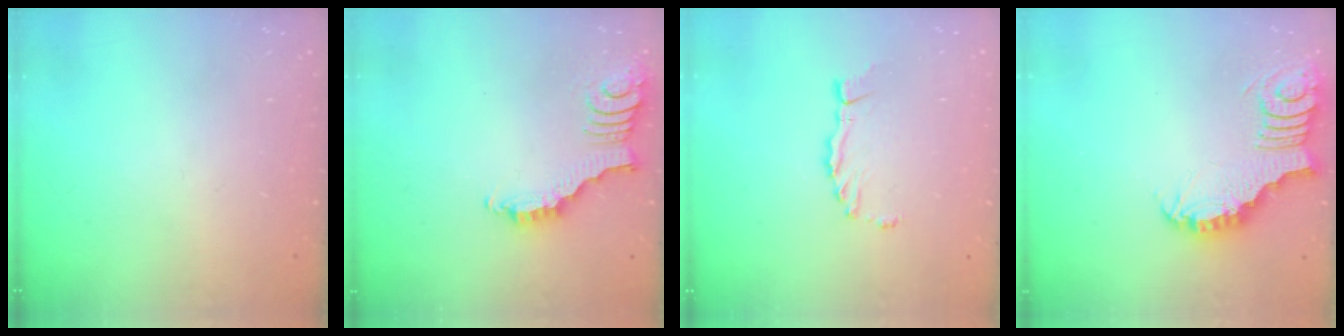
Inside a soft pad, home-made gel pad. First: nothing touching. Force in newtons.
{"total": 3.3, "press": 3.2, "slide": 0.5}
{"total": 2.7, "press": 2.7, "slide": 0.2}
{"total": 3.7, "press": 3.7, "slide": 0.5}